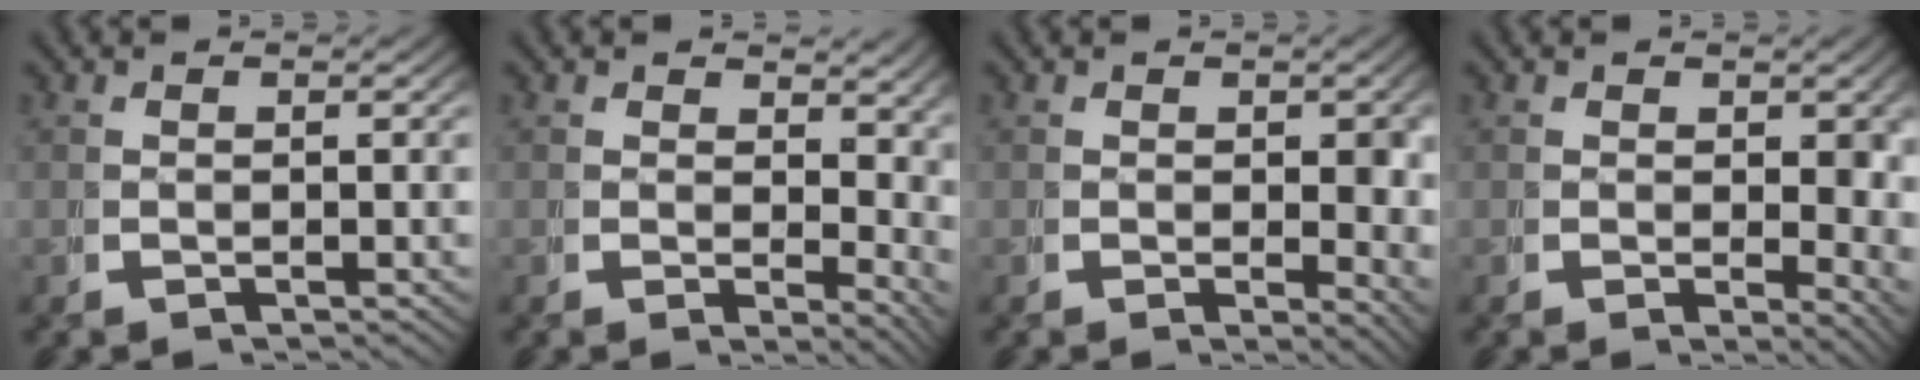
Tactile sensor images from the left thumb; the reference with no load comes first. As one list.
[{"total": 4.0, "force": [1.8, 2.4, 2.7], "torque": [-0.027, -0.018, 0.032]}, {"total": 3.3, "force": [0.3, 1.9, 2.7], "torque": [-0.039, -0.020, 0.012]}, {"total": 3.4, "force": [0.7, 2.0, 2.7], "torque": [-0.040, -0.026, 0.020]}]